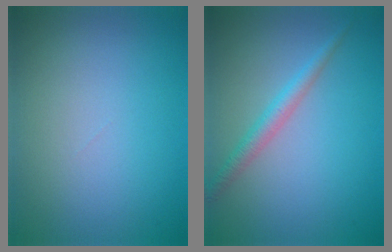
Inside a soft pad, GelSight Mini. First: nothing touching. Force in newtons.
{"total": 2.0, "press": 2.0, "slide": 0.1}